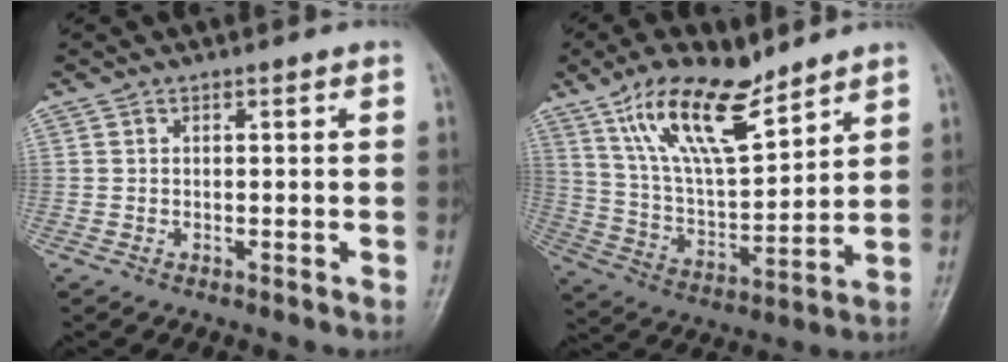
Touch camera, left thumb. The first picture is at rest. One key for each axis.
{"total": 16.2, "fx": 10.7, "fy": 5.9, "fz": 10.7, "tx": -0.170, "ty": -0.051, "tz": 0.210}